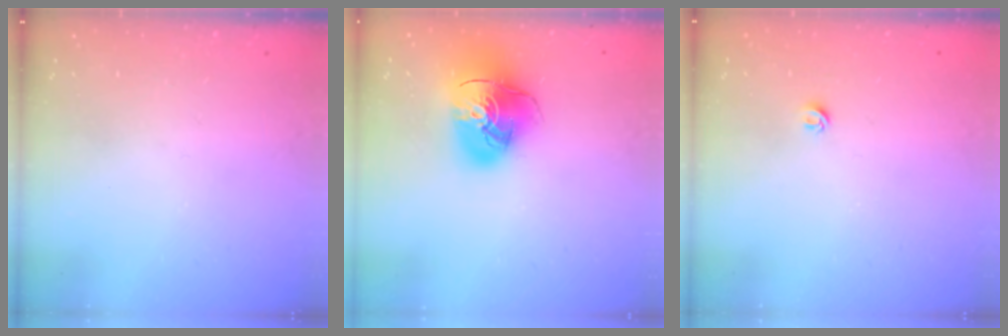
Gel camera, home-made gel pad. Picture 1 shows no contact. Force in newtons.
{"total": 17.2, "press": 17.1, "slide": 2.0}
{"total": 3.9, "press": 3.8, "slide": 0.3}